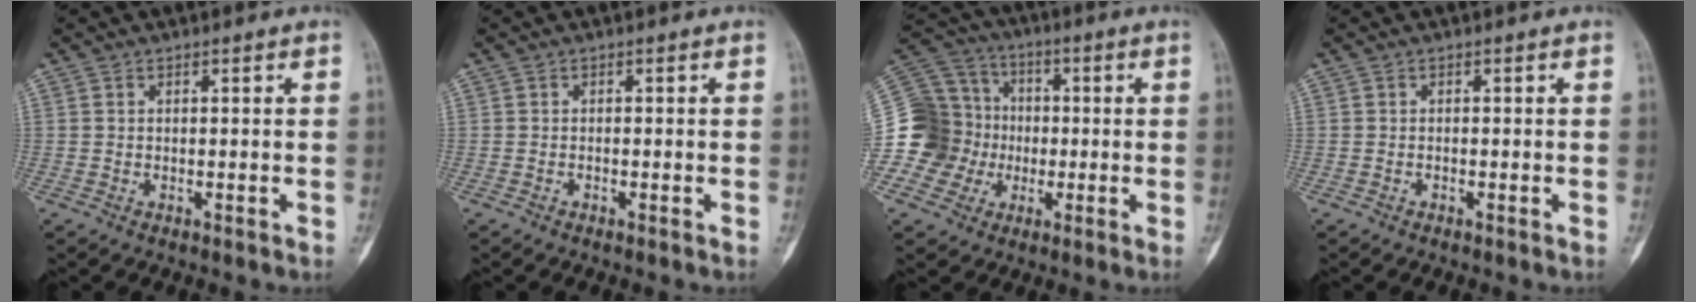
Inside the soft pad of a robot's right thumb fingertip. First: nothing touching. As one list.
[{"total": 0.0}, {"total": 18.1, "force": [-2.8, 17.0, 5.5], "torque": [-0.097, 0.074, -0.044]}, {"total": 0.0}]